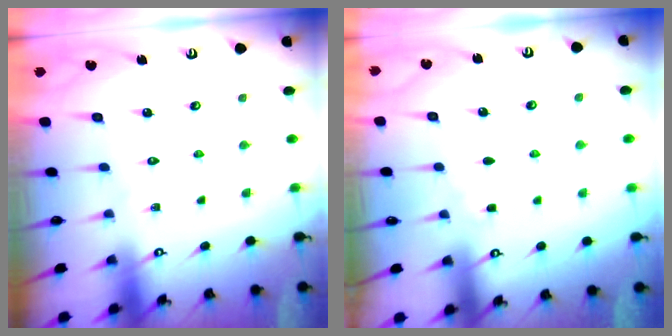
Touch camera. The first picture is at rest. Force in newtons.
{"total": 2.8, "press": 2.8, "slide": 0.5}